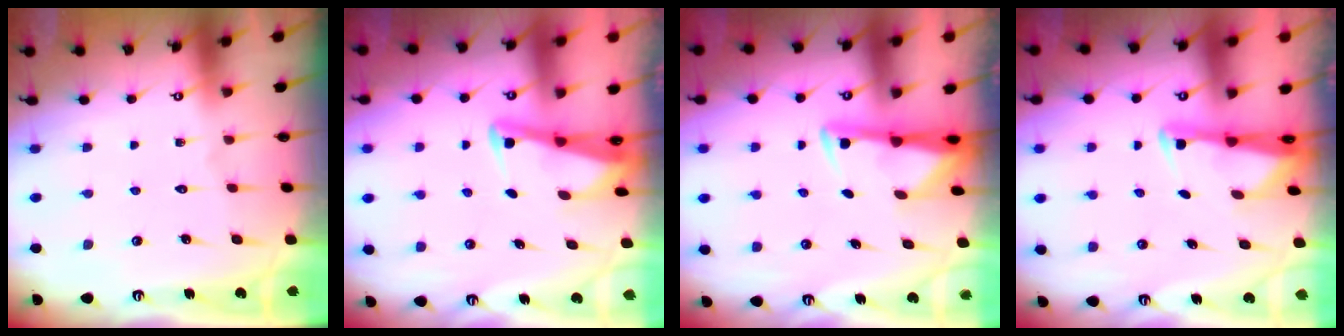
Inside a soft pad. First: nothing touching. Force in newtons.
{"total": 2.7, "press": 2.7, "slide": 0.2}
{"total": 2.8, "press": 2.8, "slide": 0.5}
{"total": 2.7, "press": 2.7, "slide": 0.5}